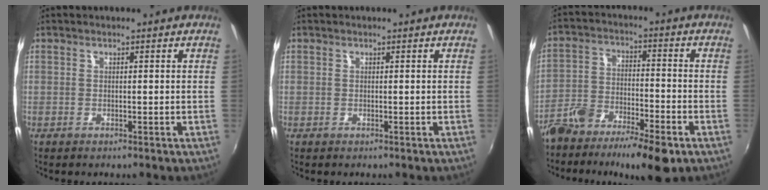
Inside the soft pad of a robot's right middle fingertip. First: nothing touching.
{"total": 0.0}
{"total": 12.2, "force": [-8.4, 3.6, 8.1], "torque": [-0.164, -0.007, -0.152]}